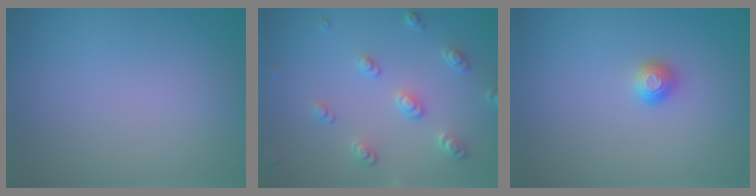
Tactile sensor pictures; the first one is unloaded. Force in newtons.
{"total": 2.5, "press": 2.5, "slide": 0.4}
{"total": 1.1, "press": 1.1, "slide": 0.1}